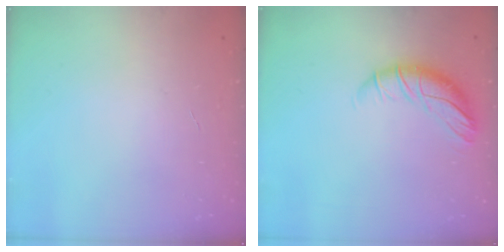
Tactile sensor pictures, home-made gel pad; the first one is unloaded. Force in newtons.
{"total": 10.2, "press": 10.2, "slide": 1.0}